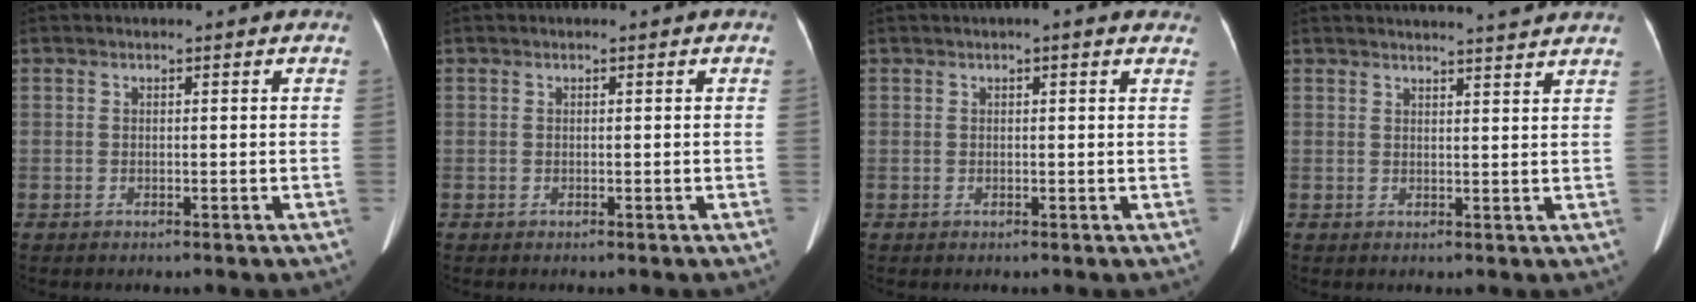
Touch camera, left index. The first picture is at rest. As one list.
[{"total": 0.0}, {"total": 3.3, "force": [2.3, 0.6, 2.3], "torque": [-0.019, 0.018, 0.021]}, {"total": 8.8, "force": [8.2, -0.2, 3.0], "torque": [-0.042, 0.011, 0.090]}]